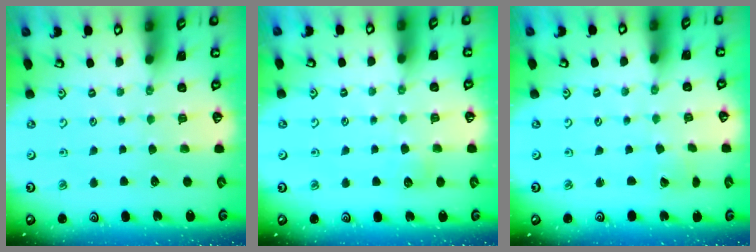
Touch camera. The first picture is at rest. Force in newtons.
{"total": 5.3, "press": 5.3, "slide": 0.3}
{"total": 2.0, "press": 2.0, "slide": 0.2}